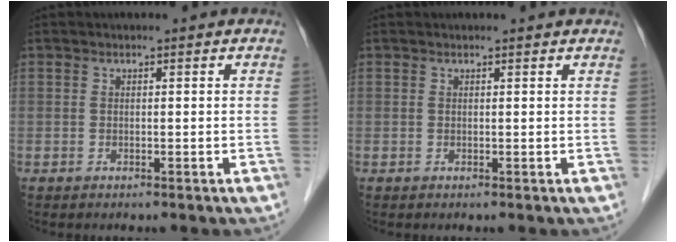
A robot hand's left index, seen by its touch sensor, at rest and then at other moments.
{"total": 2.2, "force": [2.1, 0.4, 0.4], "torque": [-0.014, 0.015, 0.020]}